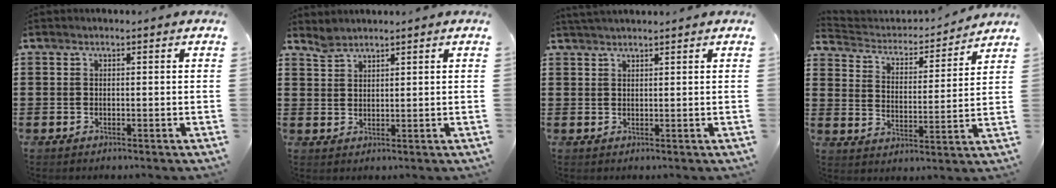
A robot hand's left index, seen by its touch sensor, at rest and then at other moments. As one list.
[{"total": 2.0, "force": [1.9, 0.4, 0.1], "torque": [-0.008, 0.000, 0.039]}, {"total": 1.6, "force": [1.5, 0.0, 0.5], "torque": [-0.011, 0.001, 0.029]}, {"total": 3.0, "force": [2.7, 1.1, 0.4], "torque": [-0.030, -0.022, 0.037]}]